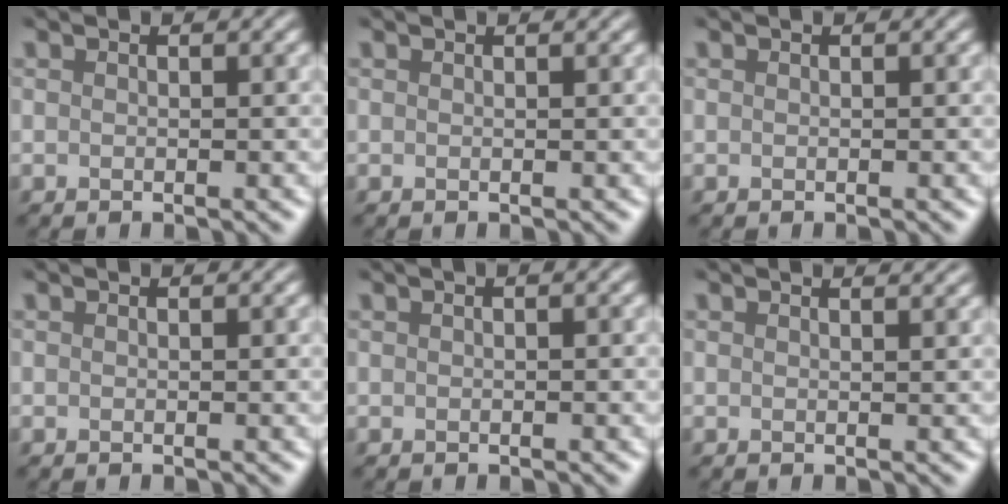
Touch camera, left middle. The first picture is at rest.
{"total": 0.0}
{"total": 0.0}
{"total": 0.0}
{"total": 1.5, "force": [0.6, 0.7, 1.2], "torque": [-0.005, 0.014, -0.006]}
{"total": 2.5, "force": [1.8, 1.2, 1.2], "torque": [0.000, 0.026, -0.005]}